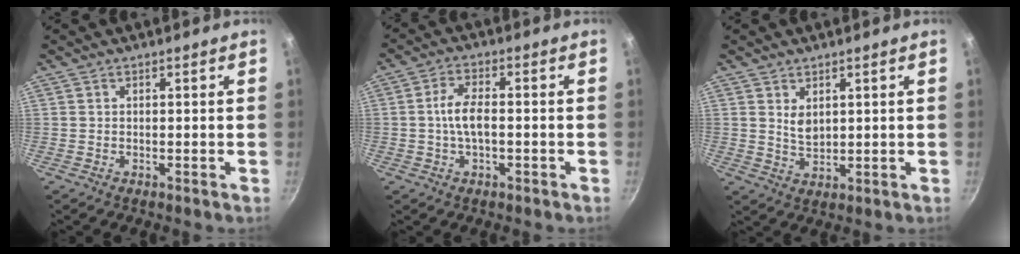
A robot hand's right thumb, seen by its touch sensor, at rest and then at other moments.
{"total": 5.6, "force": [-0.6, 2.9, 4.8], "torque": [-0.085, 0.018, -0.016]}
{"total": 3.7, "force": [1.6, 2.2, 2.4], "torque": [-0.038, -0.015, 0.034]}